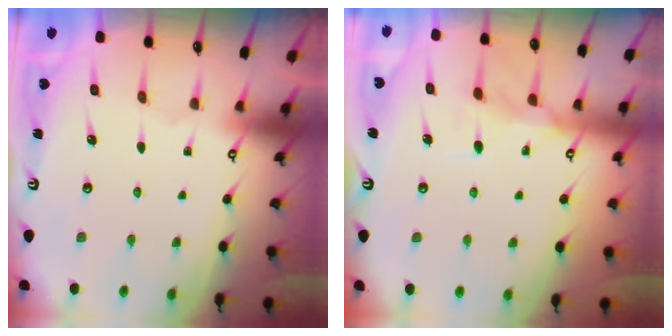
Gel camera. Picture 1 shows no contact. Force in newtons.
{"total": 10.1, "press": 10.1, "slide": 0.8}